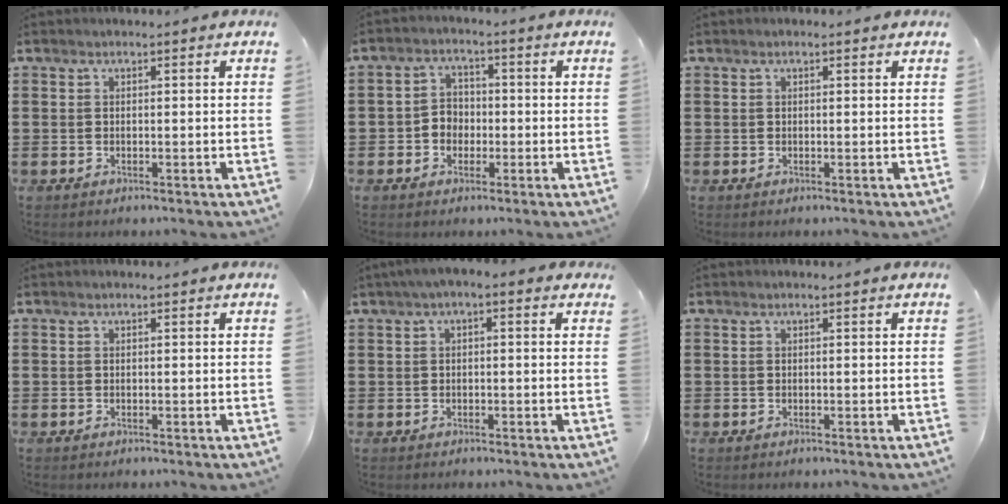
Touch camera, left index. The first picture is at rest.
{"total": 3.3, "force": [-1.3, 2.8, 1.1], "torque": [-0.032, 0.009, -0.029]}
{"total": 0.0}
{"total": 0.0}
{"total": 1.7, "force": [-0.4, 0.7, 1.5], "torque": [-0.035, 0.001, -0.012]}
{"total": 0.0}